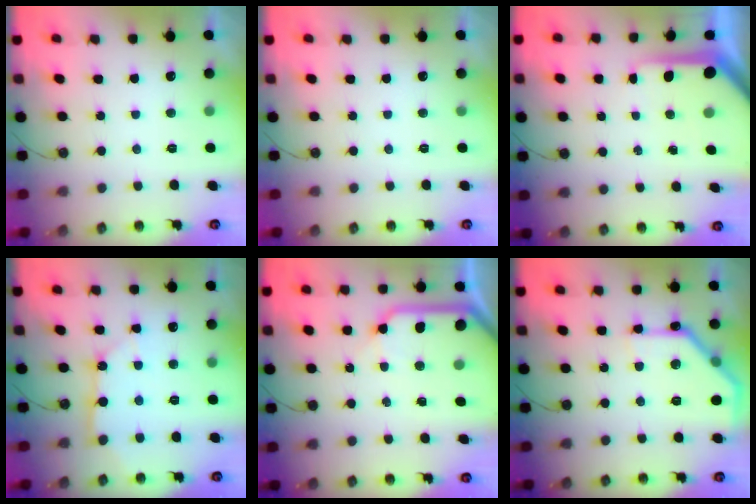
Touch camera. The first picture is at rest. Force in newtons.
{"total": 0.0}
{"total": 7.5, "press": 7.4, "slide": 0.9}
{"total": 9.5, "press": 9.5, "slide": 1.2}
{"total": 11.3, "press": 11.3, "slide": 1.1}
{"total": 14.7, "press": 14.6, "slide": 0.4}